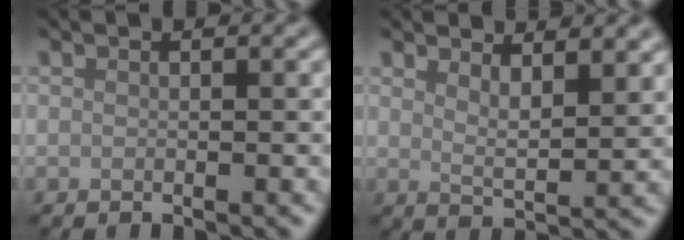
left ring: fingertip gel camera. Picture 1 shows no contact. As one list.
[{"total": 3.7, "force": [2.7, 1.1, 2.2], "torque": [-0.032, -0.003, 0.048]}]